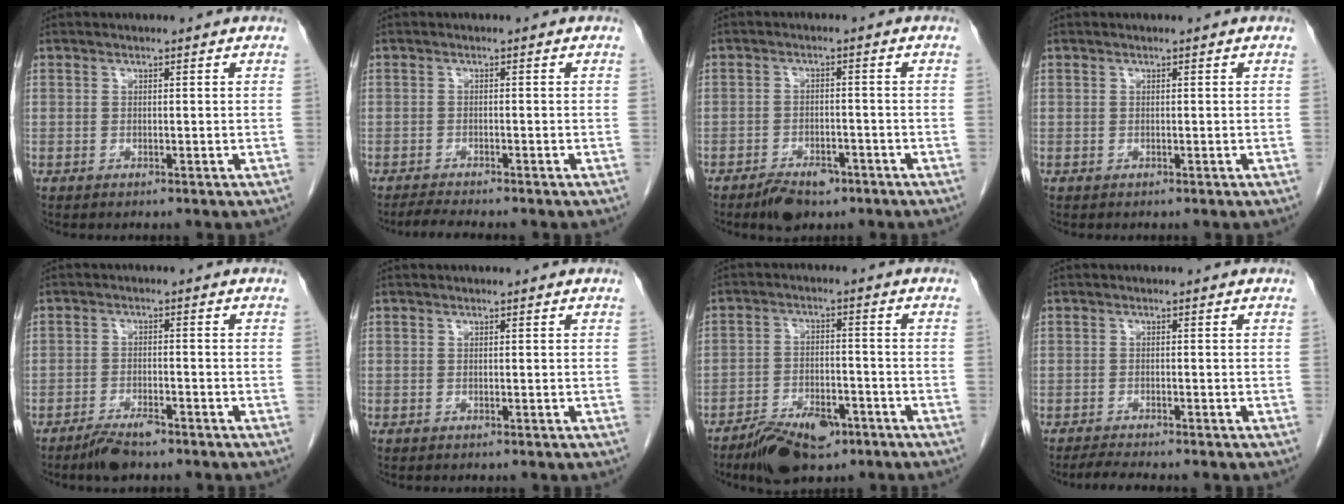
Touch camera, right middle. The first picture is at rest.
{"total": 2.8, "force": [-2.6, -0.2, 1.1], "torque": [-0.028, -0.013, -0.044]}
{"total": 4.8, "force": [-3.4, 2.2, 2.5], "torque": [-0.044, 0.000, -0.049]}
{"total": 0.0}
{"total": 4.1, "force": [-3.2, 0.8, 2.4], "torque": [-0.048, -0.004, -0.057]}
{"total": 0.0}
{"total": 8.4, "force": [-5.8, 3.4, 5.0], "torque": [-0.085, -0.004, -0.098]}
{"total": 3.0, "force": [-2.7, -0.2, 1.3], "torque": [-0.031, -0.013, -0.045]}